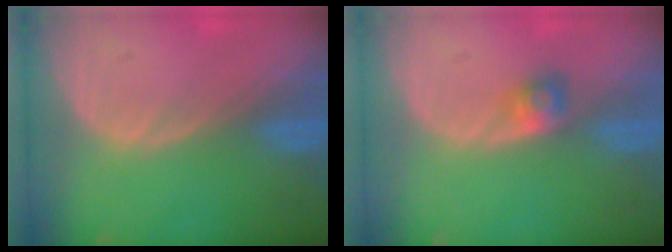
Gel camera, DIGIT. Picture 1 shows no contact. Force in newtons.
{"total": 2.5, "press": 2.4, "slide": 0.7}